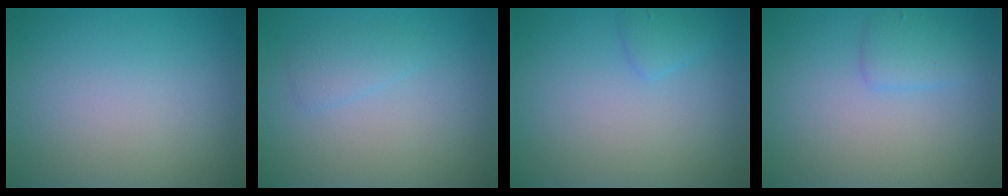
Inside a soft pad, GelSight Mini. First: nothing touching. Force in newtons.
{"total": 1.4, "press": 1.4, "slide": 0.1}
{"total": 1.1, "press": 1.1, "slide": 0.1}
{"total": 1.8, "press": 1.8, "slide": 0.2}